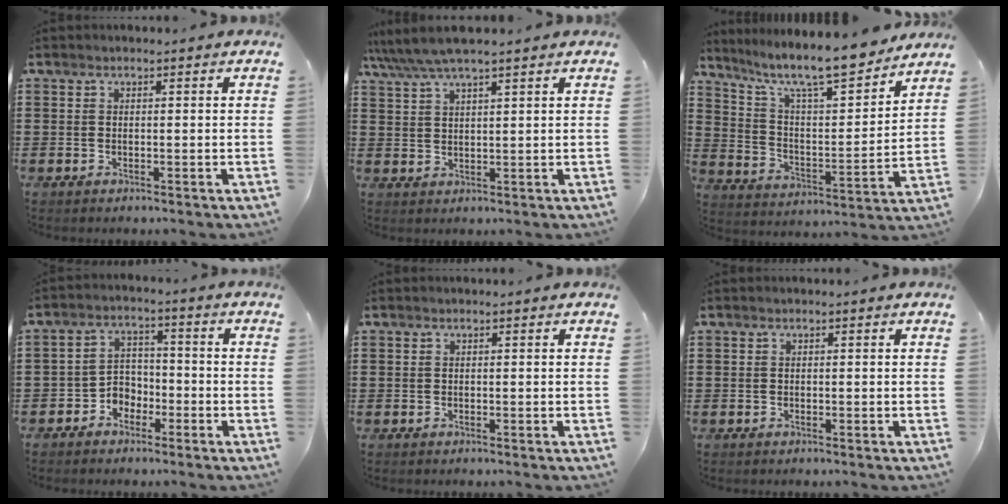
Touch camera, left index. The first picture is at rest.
{"total": 4.5, "force": [3.6, 0.5, 2.5], "torque": [-0.059, -0.006, 0.065]}
{"total": 10.7, "force": [9.2, 1.4, 5.2], "torque": [-0.121, -0.061, 0.153]}
{"total": 3.9, "force": [-2.7, 2.8, 0.9], "torque": [-0.027, 0.010, -0.057]}
{"total": 0.0}
{"total": 0.0}